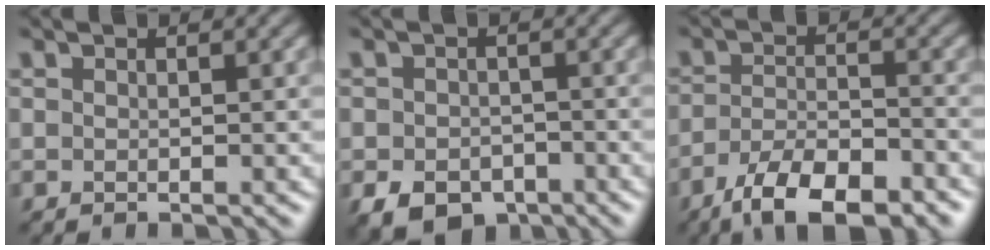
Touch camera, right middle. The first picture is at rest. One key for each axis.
{"total": 4.4, "fx": -2.6, "fy": 3.0, "fz": 1.9, "tx": -0.037, "ty": -0.011, "tz": -0.045}
{"total": 7.7, "fx": -5.6, "fy": 2.7, "fz": 4.7, "tx": -0.081, "ty": -0.005, "tz": -0.097}